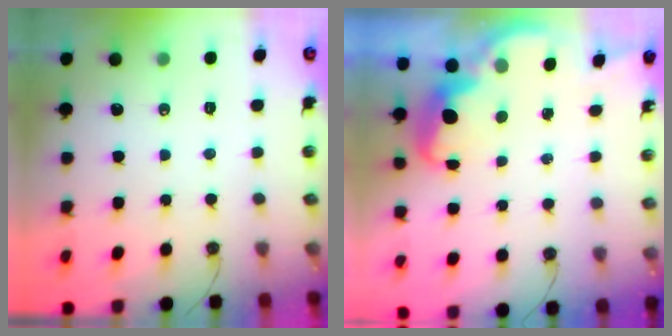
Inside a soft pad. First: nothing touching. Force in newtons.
{"total": 3.1, "press": 3.1, "slide": 0.5}